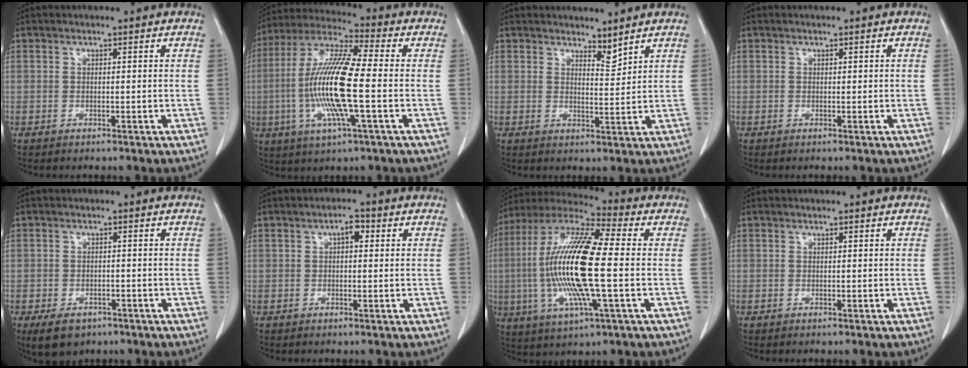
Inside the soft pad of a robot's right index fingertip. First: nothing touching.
{"total": 15.6, "force": [-2.3, 1.3, 15.4], "torque": [-0.318, -0.006, -0.051]}
{"total": 2.6, "force": [2.5, 0.4, 0.7], "torque": [-0.009, -0.008, 0.043]}
{"total": 0.0}
{"total": 5.2, "force": [-3.4, 3.3, 2.3], "torque": [-0.040, -0.004, -0.045]}
{"total": 2.2, "force": [0.6, 1.0, 1.9], "torque": [-0.028, 0.010, 0.006]}
{"total": 19.0, "force": [-1.4, 2.3, 18.8], "torque": [-0.389, -0.003, -0.035]}
{"total": 0.0}